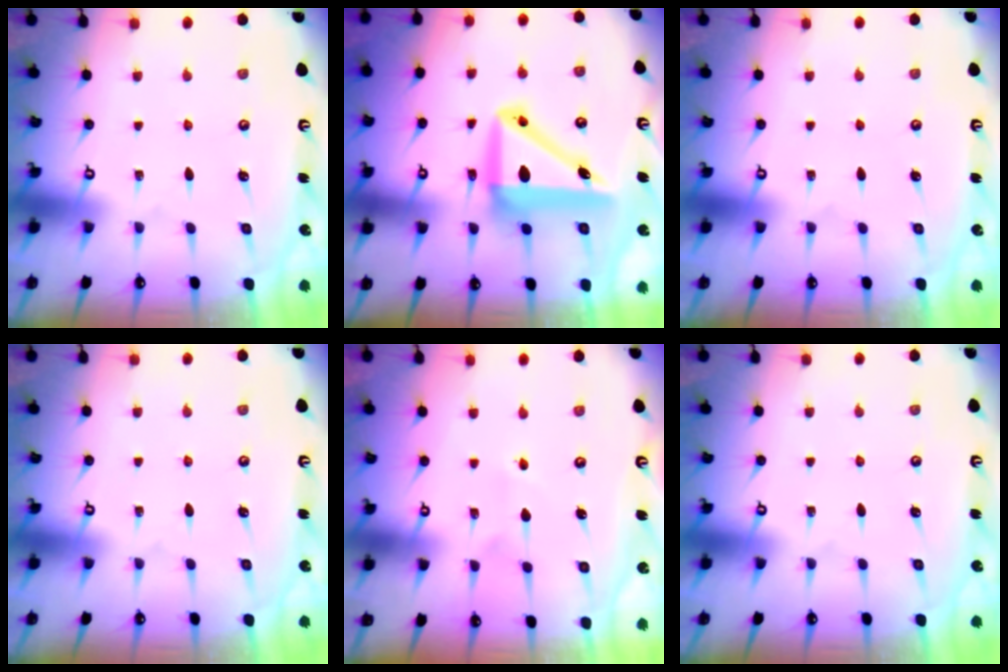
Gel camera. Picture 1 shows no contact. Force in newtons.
{"total": 11.7, "press": 11.3, "slide": 3.1}
{"total": 0.0}
{"total": 0.0}
{"total": 4.3, "press": 4.3, "slide": 0.5}
{"total": 0.0}